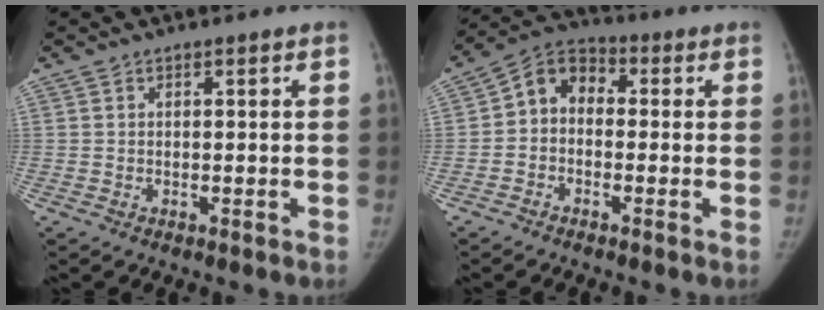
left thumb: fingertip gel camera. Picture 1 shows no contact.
{"total": 7.1, "force": [-0.6, 5.5, 4.4], "torque": [-0.054, 0.025, -0.035]}